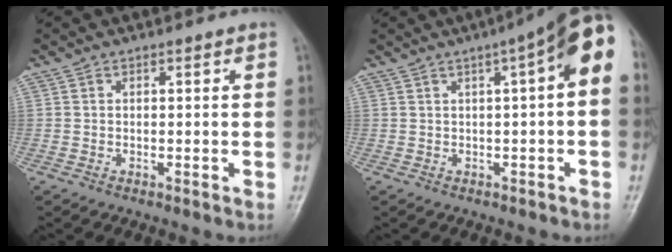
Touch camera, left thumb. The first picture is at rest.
{"total": 10.3, "force": [2.1, 2.3, 9.8], "torque": [-0.125, 0.033, 0.017]}